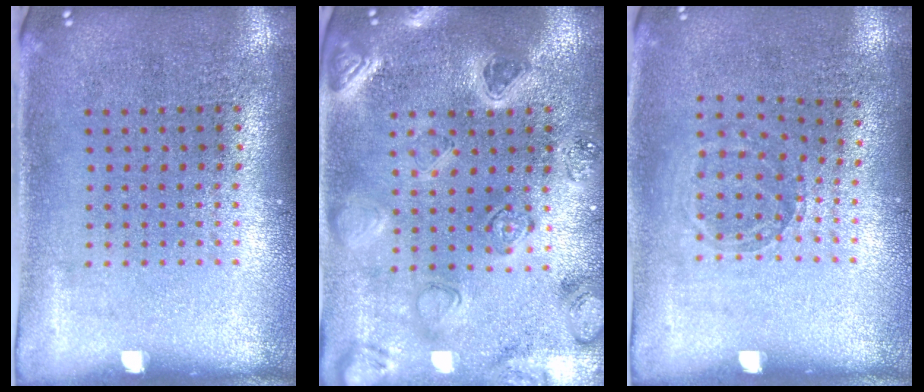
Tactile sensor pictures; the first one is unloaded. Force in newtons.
{"total": 2.2, "press": 2.2, "slide": 0.4}
{"total": 0.8, "press": 0.8, "slide": 0.1}